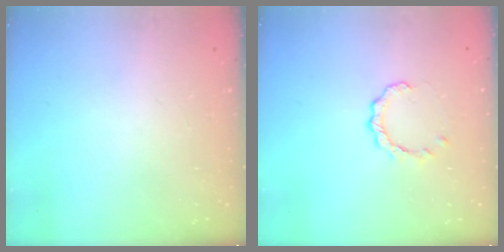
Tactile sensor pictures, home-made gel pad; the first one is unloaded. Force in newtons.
{"total": 2.5, "press": 2.5, "slide": 0.3}